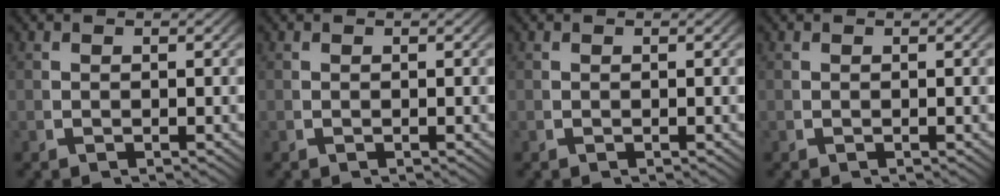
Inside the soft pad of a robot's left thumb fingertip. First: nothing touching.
{"total": 0.0}
{"total": 0.0}
{"total": 0.0}